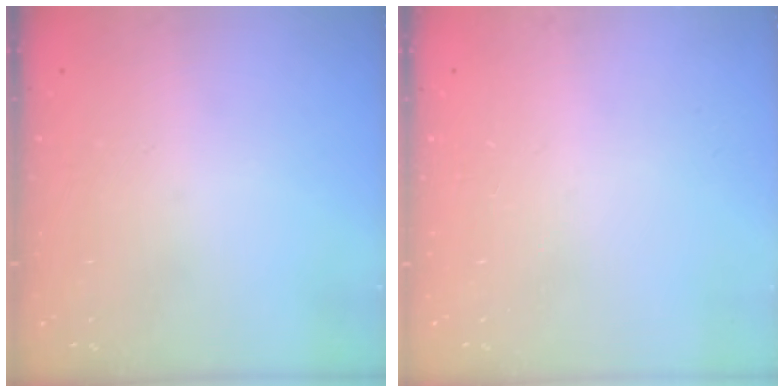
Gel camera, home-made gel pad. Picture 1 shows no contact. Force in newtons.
{"total": 0.0}